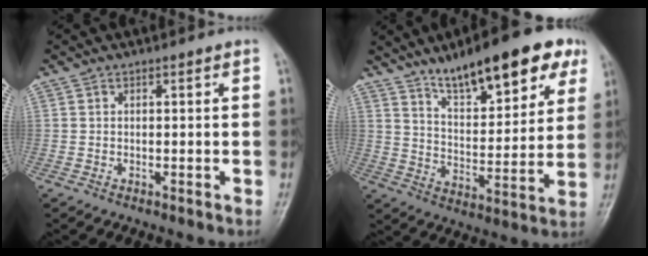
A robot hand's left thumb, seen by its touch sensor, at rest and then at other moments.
{"total": 18.0, "force": [11.5, 5.9, 12.6], "torque": [-0.146, -0.047, 0.182]}